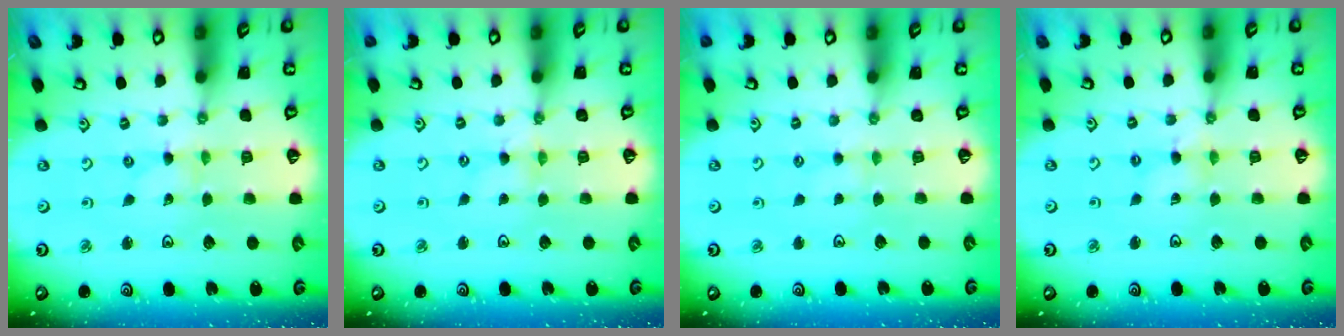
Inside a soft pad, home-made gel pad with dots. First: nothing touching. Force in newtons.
{"total": 1.1, "press": 1.0, "slide": 0.1}
{"total": 1.8, "press": 1.7, "slide": 0.4}
{"total": 1.6, "press": 1.6, "slide": 0.3}